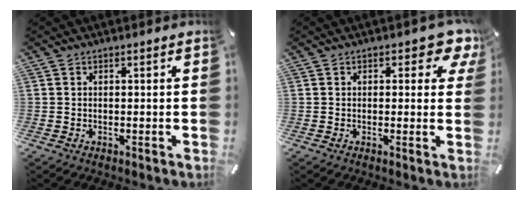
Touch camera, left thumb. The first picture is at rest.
{"total": 5.0, "force": [2.4, 2.7, 3.4], "torque": [-0.035, -0.006, 0.033]}